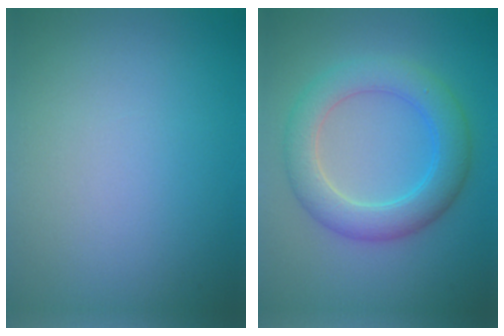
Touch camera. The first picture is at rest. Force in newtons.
{"total": 5.2, "press": 5.2, "slide": 0.1}